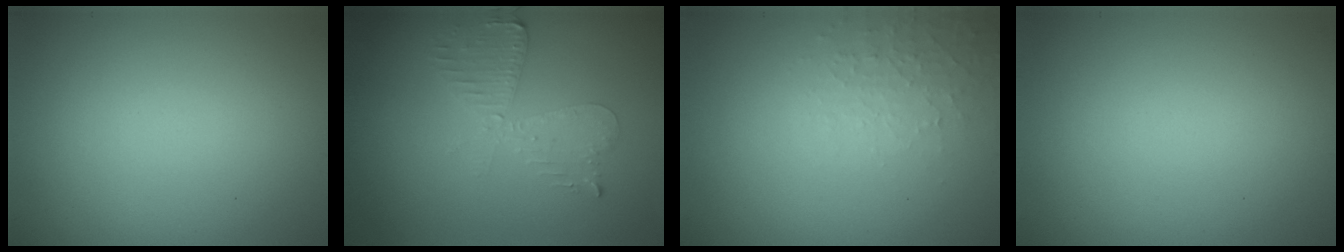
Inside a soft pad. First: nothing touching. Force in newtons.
{"total": 2.6, "press": 2.5, "slide": 0.5}
{"total": 2.1, "press": 2.0, "slide": 0.5}
{"total": 0.0}